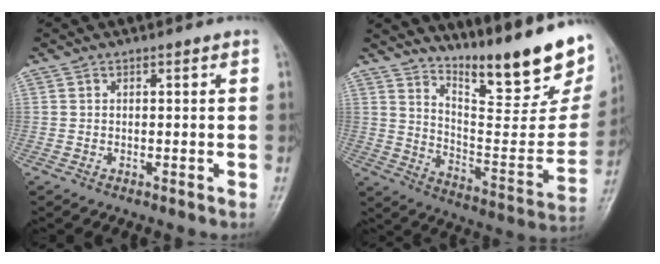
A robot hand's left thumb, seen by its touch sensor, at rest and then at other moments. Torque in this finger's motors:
{"motor_torque": [0.76, 0.43, 1.10, -1.67, 0.10]}